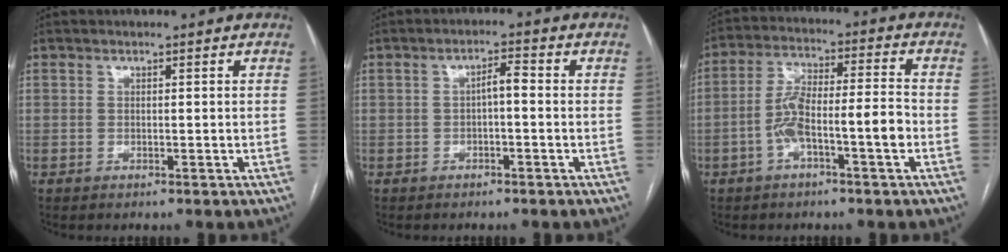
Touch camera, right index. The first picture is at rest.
{"total": 2.6, "force": [-0.3, 0.7, 2.5], "torque": [-0.040, 0.011, -0.005]}
{"total": 9.1, "force": [-3.1, 1.5, 8.4], "torque": [-0.157, 0.034, -0.052]}